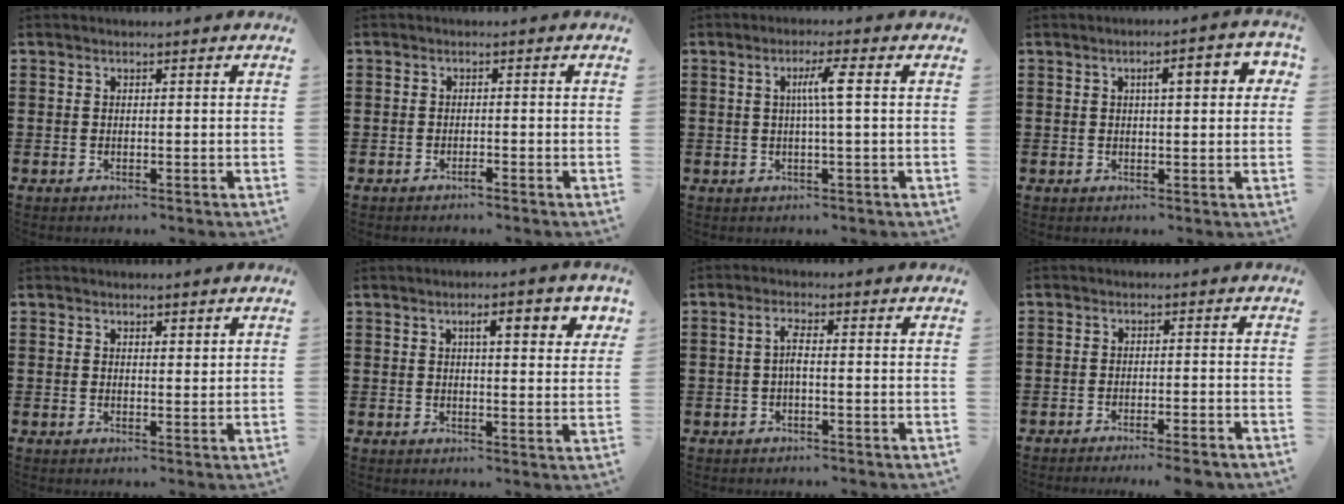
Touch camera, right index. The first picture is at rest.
{"total": 1.4, "force": [-1.4, 0.2, 0.3], "torque": [-0.010, 0.001, -0.027]}
{"total": 4.2, "force": [0.6, -0.2, 4.2], "torque": [-0.079, -0.001, 0.003]}
{"total": 4.3, "force": [1.1, 1.1, 4.1], "torque": [-0.062, 0.004, 0.010]}
{"total": 1.2, "force": [1.0, 0.5, 0.4], "torque": [-0.007, 0.005, 0.019]}
{"total": 4.6, "force": [1.9, 1.2, 4.0], "torque": [-0.068, 0.001, 0.025]}
{"total": 2.2, "force": [-0.5, 0.4, 2.1], "torque": [-0.049, 0.000, -0.013]}
{"total": 2.5, "force": [-2.3, -0.3, 0.9], "torque": [-0.016, 0.001, -0.047]}